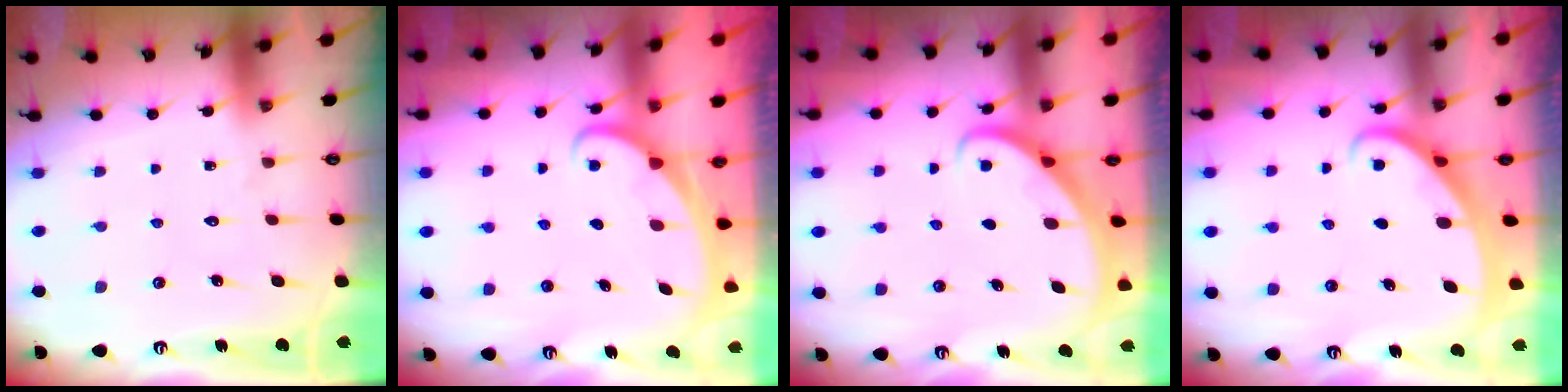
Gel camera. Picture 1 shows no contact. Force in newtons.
{"total": 1.6, "press": 1.6, "slide": 0.1}
{"total": 2.7, "press": 2.7, "slide": 0.1}
{"total": 2.2, "press": 2.2, "slide": 0.2}